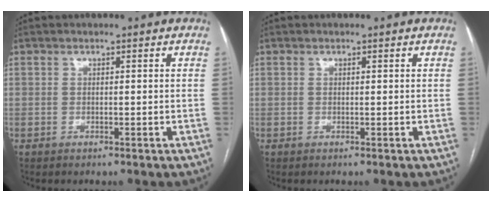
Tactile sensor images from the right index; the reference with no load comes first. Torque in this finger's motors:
{"motor_torque": [0.02, 0.01, -0.02, 0.00]}